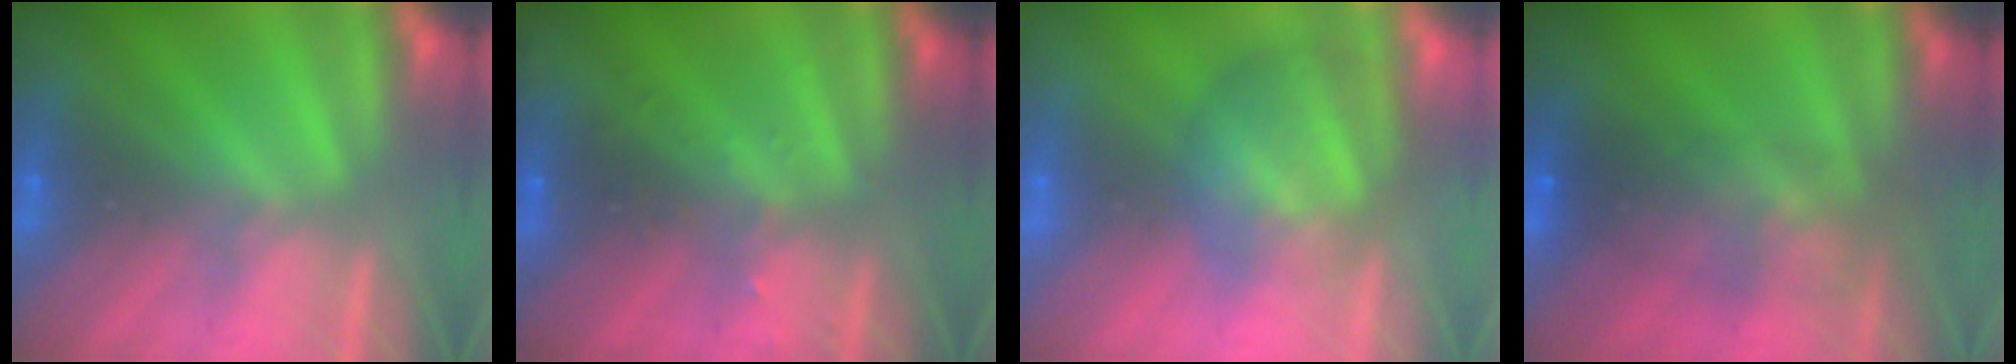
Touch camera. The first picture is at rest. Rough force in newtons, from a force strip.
{"total": 3.0}
{"total": 2.9}
{"total": 7.1}